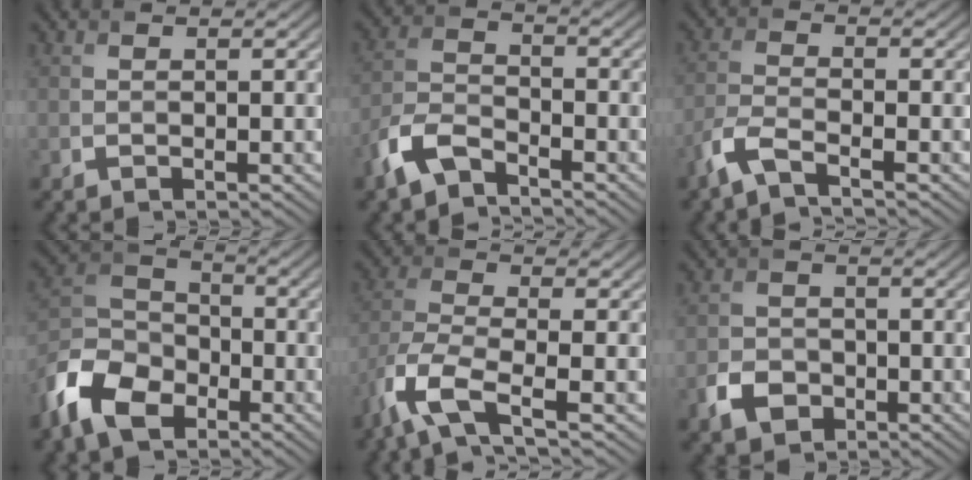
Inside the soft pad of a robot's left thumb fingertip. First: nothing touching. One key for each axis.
{"total": 5.9, "fx": -4.3, "fy": 2.3, "fz": 3.4, "tx": -0.078, "ty": -0.004, "tz": -0.105}
{"total": 3.9, "fx": -2.8, "fy": 0.8, "fz": 2.6, "tx": -0.062, "ty": -0.005, "tz": -0.073}
{"total": 10.5, "fx": -6.4, "fy": 6.3, "fz": 5.5, "tx": -0.135, "ty": -0.017, "tz": -0.151}
{"total": 7.9, "fx": -4.6, "fy": 2.1, "fz": 6.0, "tx": -0.140, "ty": -0.008, "tz": -0.112}
{"total": 3.9, "fx": -2.0, "fy": 2.9, "fz": 1.7, "tx": -0.041, "ty": -0.005, "tz": -0.044}